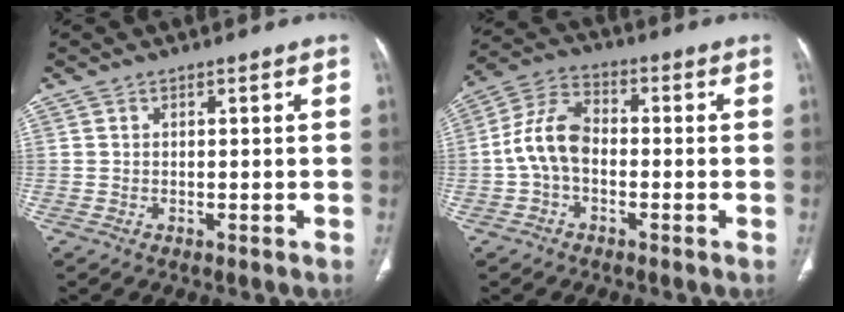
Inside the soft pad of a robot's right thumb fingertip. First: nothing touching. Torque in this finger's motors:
{"motor_torque": [1.30, 1.43, 1.15, -0.50, 0.11]}